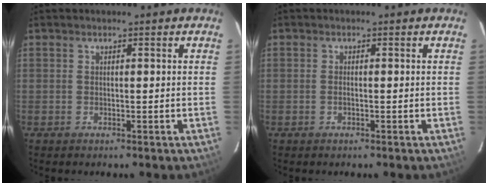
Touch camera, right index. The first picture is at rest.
{"total": 0.7, "force": [-0.2, 0.2, 0.6], "torque": [-0.014, 0.001, -0.004]}